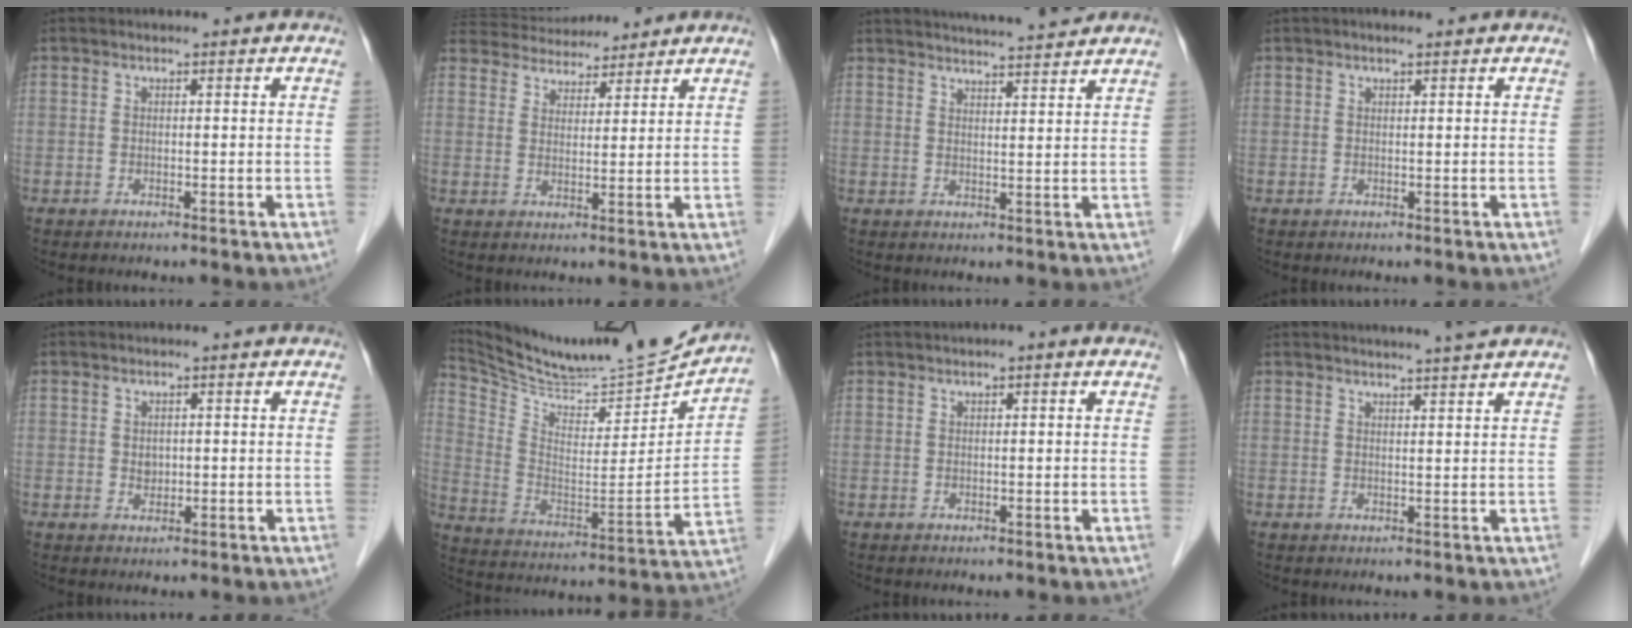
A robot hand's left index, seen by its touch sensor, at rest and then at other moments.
{"total": 11.6, "force": [10.8, 2.9, 2.8], "torque": [-0.044, 0.033, 0.176]}
{"total": 10.9, "force": [10.1, -0.4, 4.0], "torque": [-0.062, 0.014, 0.140]}
{"total": 1.3, "force": [1.1, 0.2, 0.8], "torque": [-0.012, 0.012, 0.019]}
{"total": 1.2, "force": [0.3, 1.0, 0.6], "torque": [-0.007, 0.002, 0.009]}
{"total": 23.6, "force": [22.3, 1.9, 7.6], "torque": [-0.137, -0.052, 0.345]}
{"total": 1.9, "force": [1.1, 0.0, 1.5], "torque": [-0.026, 0.013, 0.020]}
{"total": 5.7, "force": [5.2, -1.0, 2.2], "torque": [-0.029, 0.007, 0.066]}